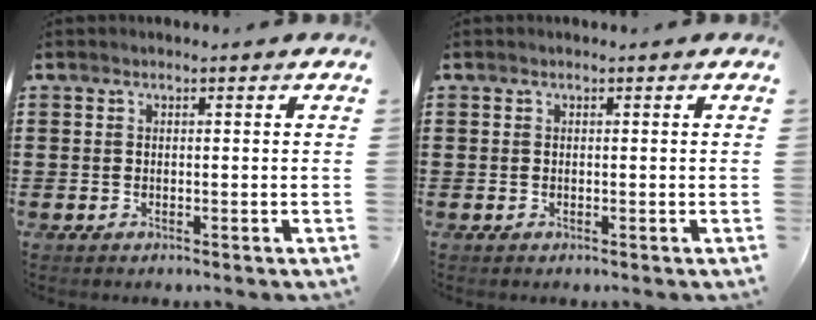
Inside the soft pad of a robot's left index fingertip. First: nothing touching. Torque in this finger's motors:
{"motor_torque": [-0.01, -0.01, 0.00, 0.01]}